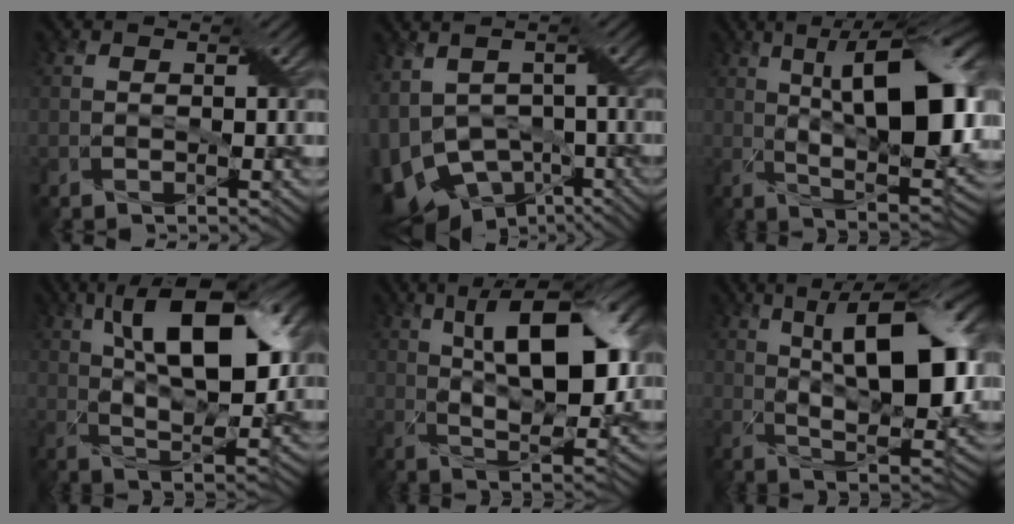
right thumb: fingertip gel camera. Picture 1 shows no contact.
{"total": 11.3, "force": [-2.5, 7.8, 7.8], "torque": [-0.181, -0.031, -0.014]}
{"total": 16.5, "force": [3.0, 6.1, 15.0], "torque": [-0.220, 0.022, 0.038]}
{"total": 14.8, "force": [5.2, 5.7, 12.6], "torque": [-0.220, 0.007, 0.079]}
{"total": 13.5, "force": [4.0, 5.0, 11.9], "torque": [-0.191, -0.001, 0.061]}
{"total": 15.0, "force": [3.7, 5.5, 13.5], "torque": [-0.205, 0.011, 0.050]}